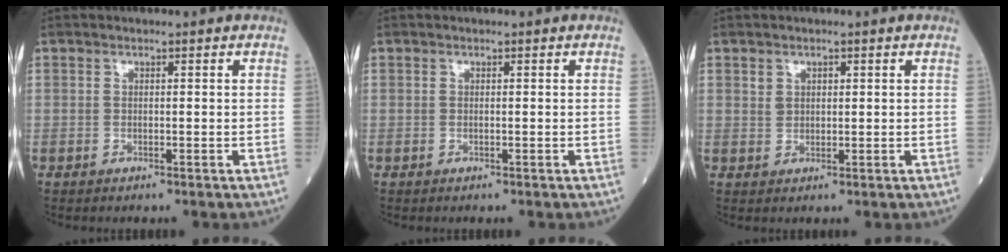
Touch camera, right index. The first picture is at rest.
{"total": 0.0}
{"total": 1.7, "force": [0.7, 1.4, 0.7], "torque": [-0.011, 0.003, 0.013]}